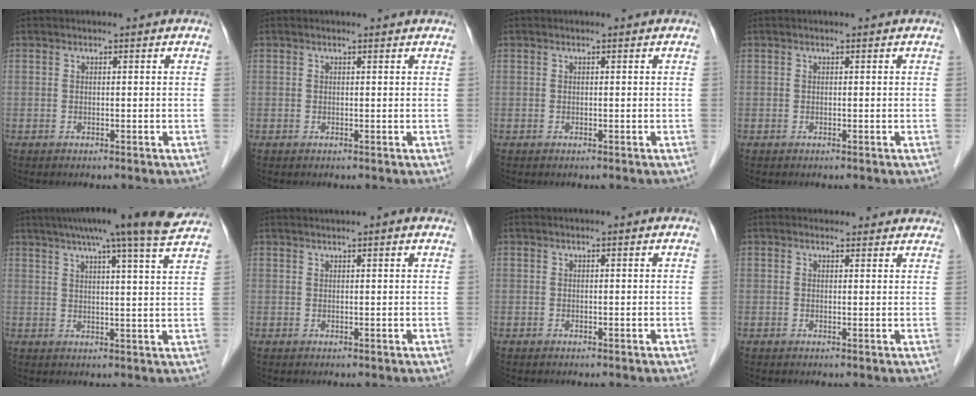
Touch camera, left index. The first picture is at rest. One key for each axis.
{"total": 0.8, "fx": 0.8, "fy": 0.1, "fz": 0.1, "tx": -0.010, "ty": 0.004, "tz": 0.008}
{"total": 0.0}
{"total": 0.0}
{"total": 15.6, "fx": 13.1, "fy": -1.0, "fz": 8.6, "tx": -0.137, "ty": 0.010, "tz": 0.163}
{"total": 4.4, "fx": 3.7, "fy": -0.1, "fz": 2.3, "tx": -0.031, "ty": 0.032, "tz": 0.051}
{"total": 0.0}
{"total": 4.8, "fx": 4.5, "fy": 1.7, "fz": 0.5, "tx": 0.004, "ty": 0.007, "tz": 0.040}